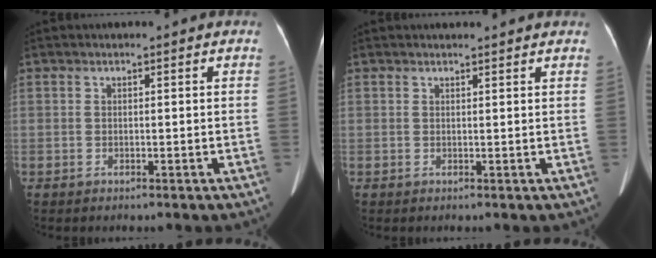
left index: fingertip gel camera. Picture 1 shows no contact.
{"total": 3.6, "force": [3.4, 0.2, 1.1], "torque": [-0.015, 0.017, 0.036]}